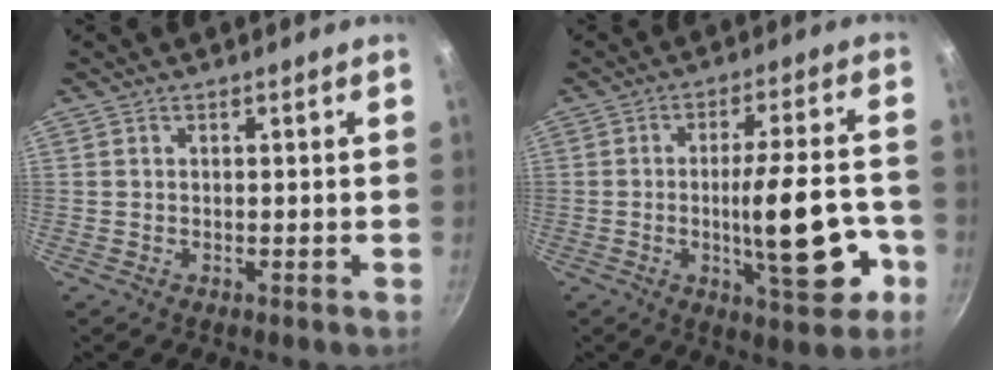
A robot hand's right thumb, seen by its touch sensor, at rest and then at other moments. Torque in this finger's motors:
{"motor_torque": [2.63, 2.38, 1.80, -0.50, 0.42]}